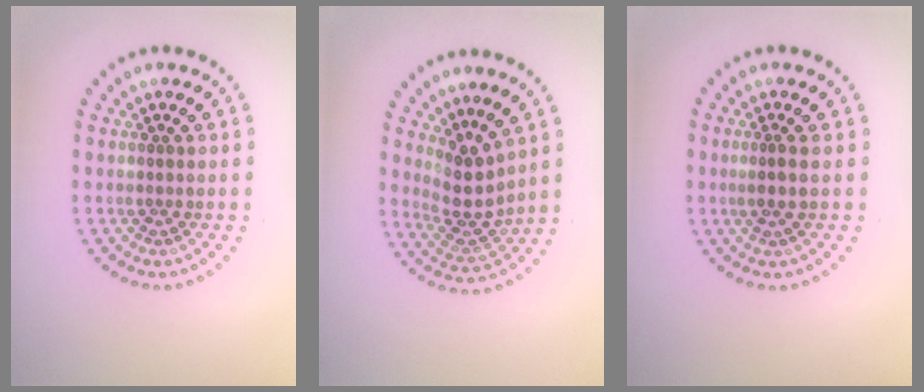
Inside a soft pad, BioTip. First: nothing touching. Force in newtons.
{"total": 3.4, "press": 2.4, "slide": 2.4}
{"total": 1.1, "press": 0.8, "slide": 0.7}